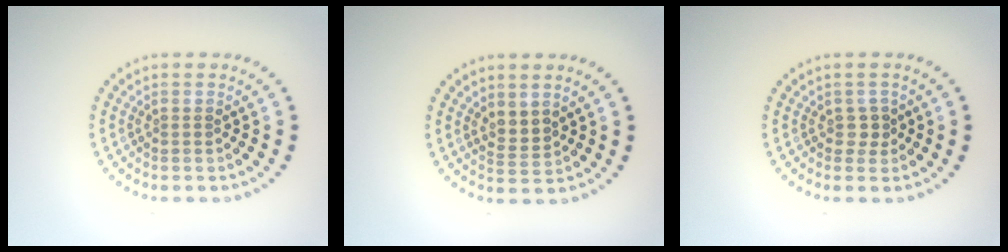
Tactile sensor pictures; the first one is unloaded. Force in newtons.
{"total": 1.7, "press": 1.4, "slide": 1.0}
{"total": 0.9, "press": 0.8, "slide": 0.5}